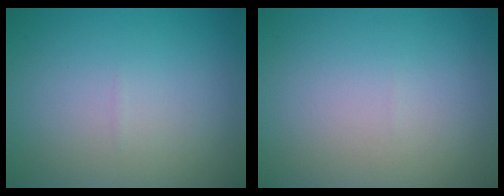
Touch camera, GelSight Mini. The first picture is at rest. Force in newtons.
{"total": 0.0}